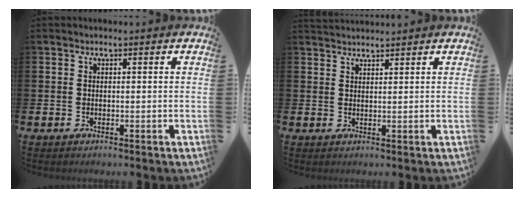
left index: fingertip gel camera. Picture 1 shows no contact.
{"total": 1.9, "force": [1.8, 0.3, 0.0], "torque": [-0.003, -0.005, 0.034]}